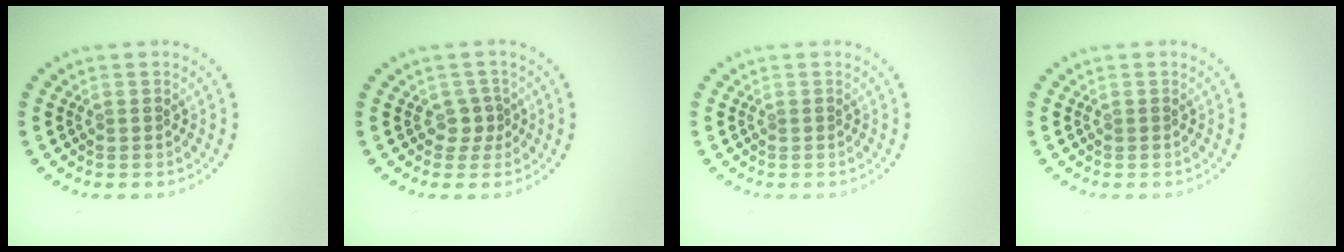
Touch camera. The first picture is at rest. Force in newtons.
{"total": 1.6, "press": 1.1, "slide": 1.1}
{"total": 0.0}
{"total": 0.0}